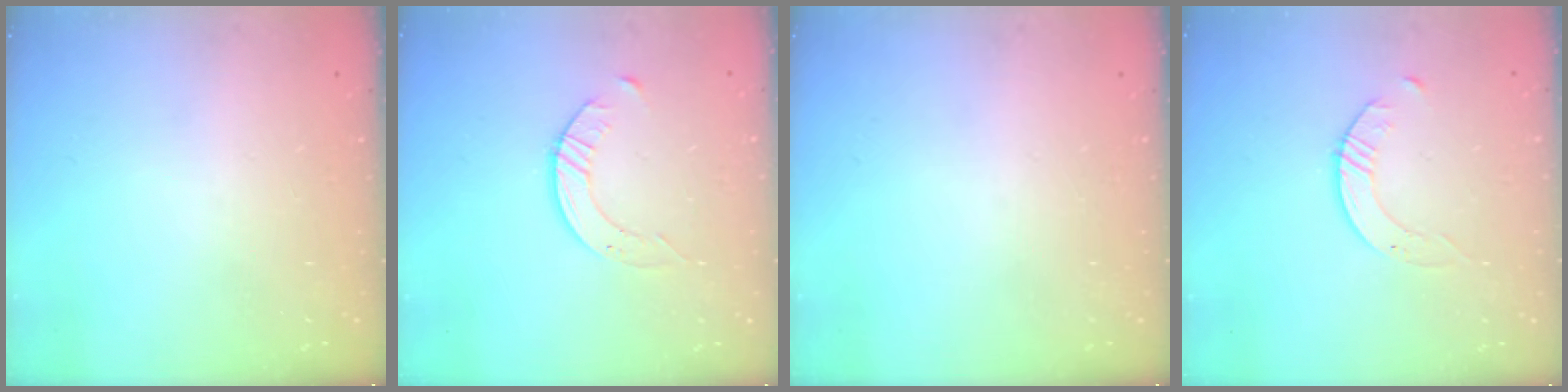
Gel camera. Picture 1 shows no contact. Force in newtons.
{"total": 3.5, "press": 3.4, "slide": 0.4}
{"total": 0.0}
{"total": 2.6, "press": 2.6, "slide": 0.3}